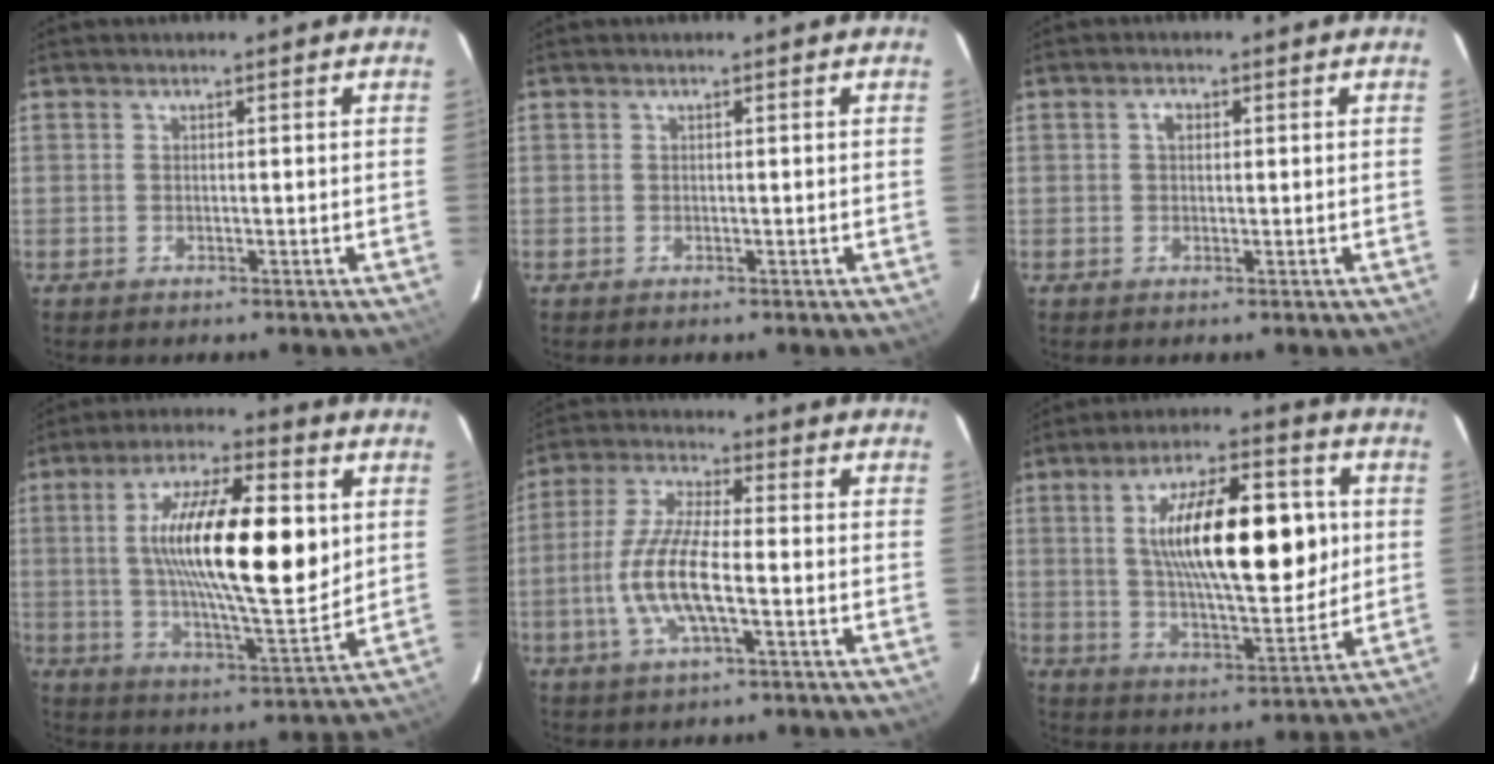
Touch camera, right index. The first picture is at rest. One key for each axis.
{"total": 0.0}
{"total": 1.6, "fx": 0.4, "fy": 1.2, "fz": 1.1, "tx": -0.018, "ty": 0.008, "tz": 0.005}
{"total": 20.5, "fx": 3.7, "fy": 5.5, "fz": 19.5, "tx": -0.338, "ty": 0.005, "tz": 0.059}
{"total": 11.4, "fx": -2.8, "fy": 2.8, "fz": 10.7, "tx": -0.228, "ty": -0.002, "tz": -0.057}
{"total": 19.7, "fx": 3.4, "fy": 7.1, "fz": 18.0, "tx": -0.302, "ty": 0.014, "tz": 0.058}